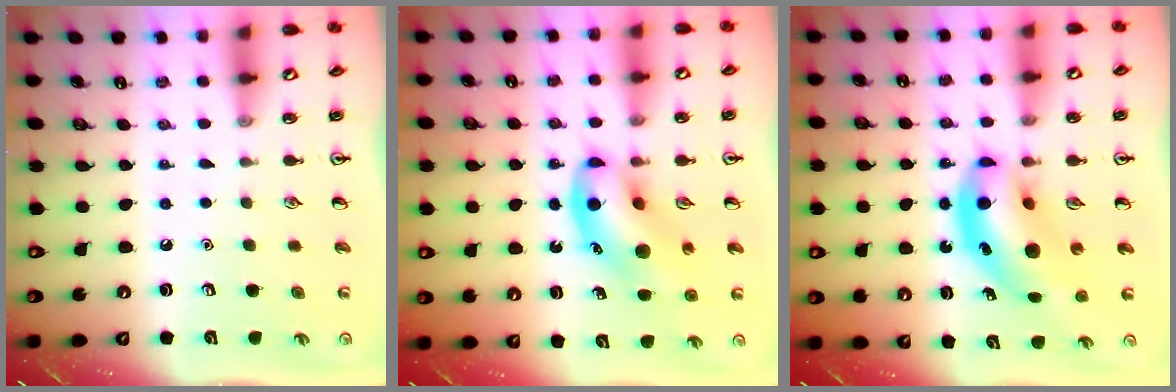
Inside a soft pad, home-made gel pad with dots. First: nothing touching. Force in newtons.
{"total": 11.6, "press": 11.2, "slide": 3.1}
{"total": 13.2, "press": 12.6, "slide": 3.9}